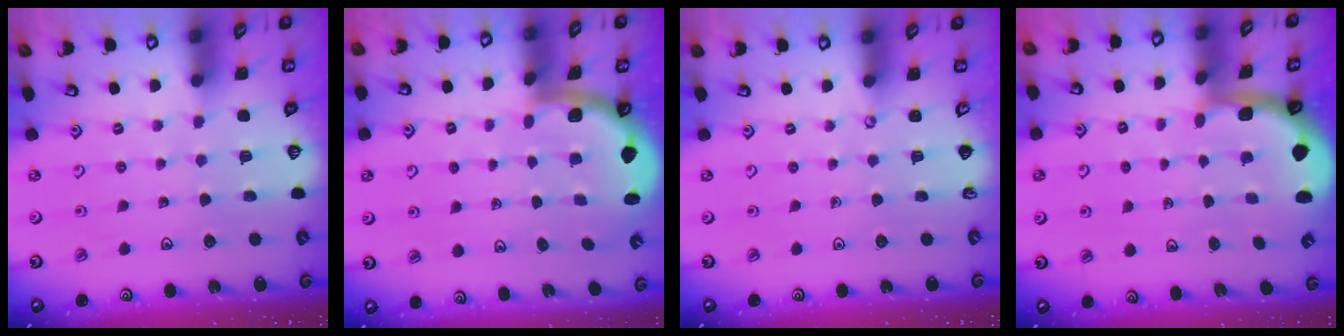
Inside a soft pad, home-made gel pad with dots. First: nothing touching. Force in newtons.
{"total": 1.6, "press": 1.6, "slide": 0.1}
{"total": 0.0}
{"total": 1.5, "press": 1.5, "slide": 0.2}